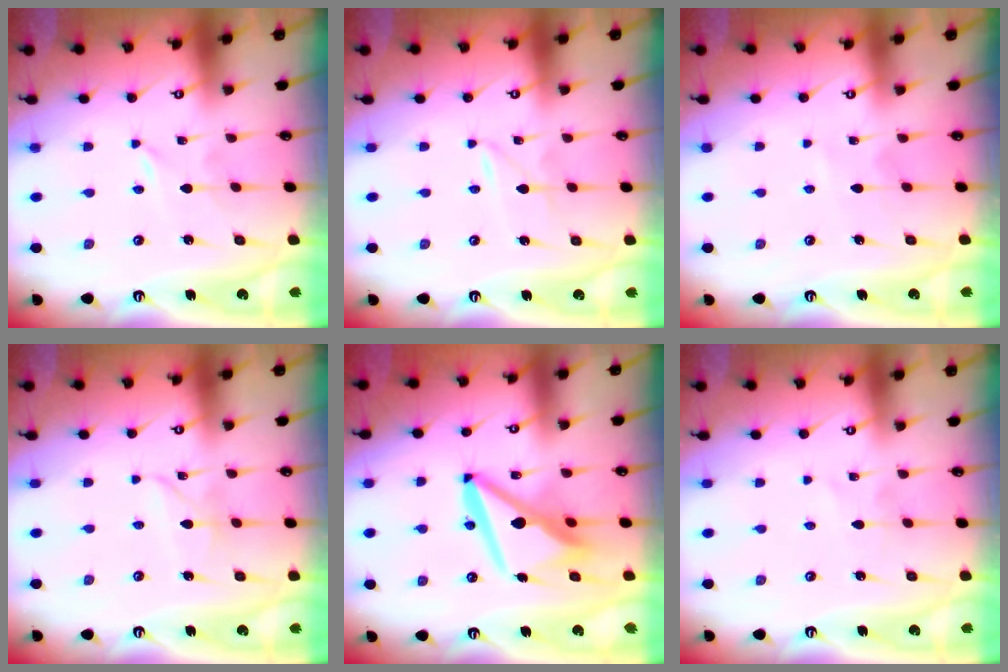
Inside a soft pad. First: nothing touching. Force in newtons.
{"total": 2.7, "press": 2.7, "slide": 0.2}
{"total": 3.0, "press": 3.0, "slide": 0.3}
{"total": 3.7, "press": 3.7, "slide": 0.0}
{"total": 12.9, "press": 12.8, "slide": 1.7}
{"total": 2.3, "press": 2.3, "slide": 0.2}